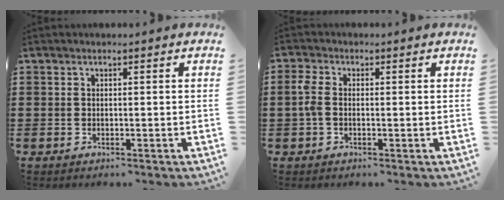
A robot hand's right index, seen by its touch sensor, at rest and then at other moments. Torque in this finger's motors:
{"motor_torque": [0.55, -0.38, 0.32, 0.10]}